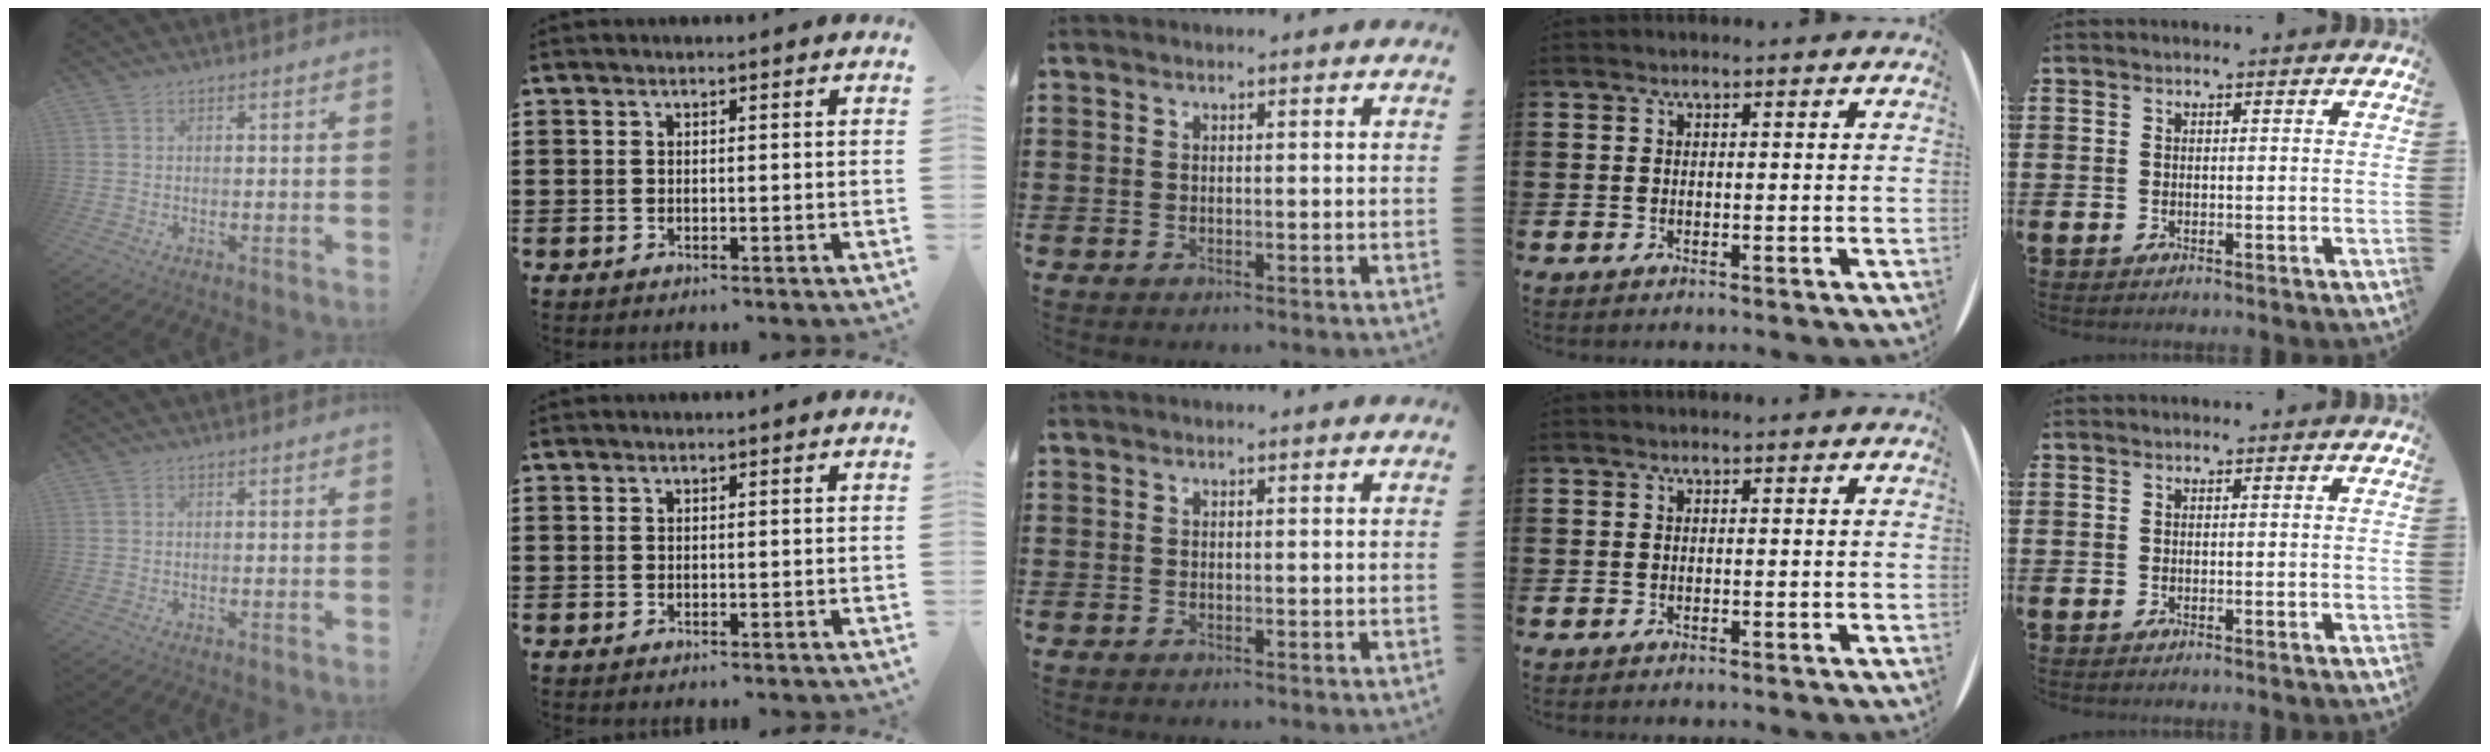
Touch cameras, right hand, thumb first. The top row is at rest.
{}